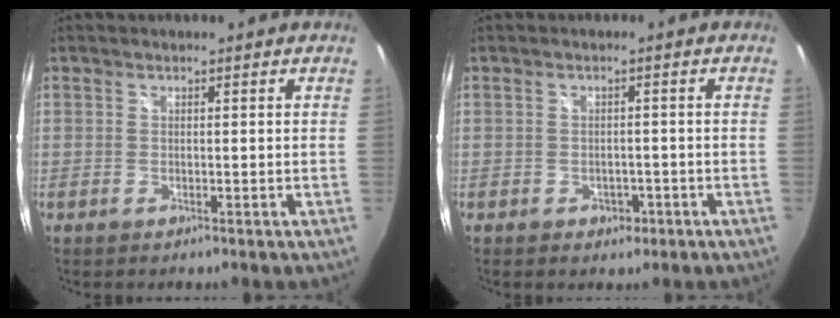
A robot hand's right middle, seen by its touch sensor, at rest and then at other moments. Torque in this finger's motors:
{"motor_torque": [0.44, -0.42, 0.09, 0.02]}